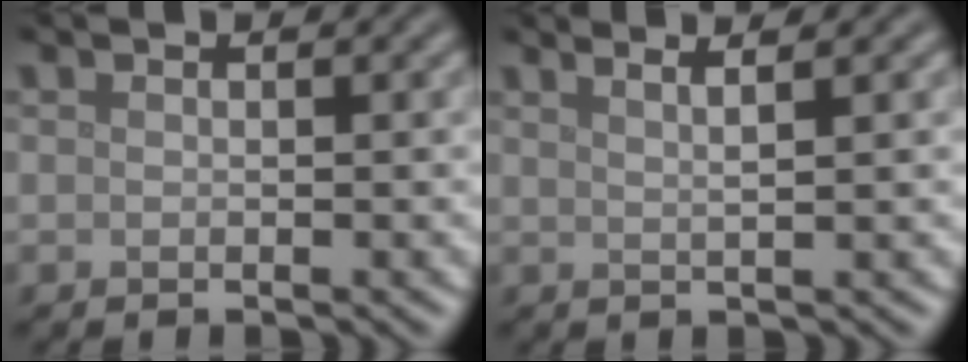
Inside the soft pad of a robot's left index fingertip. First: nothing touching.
{"total": 3.7, "force": [2.4, 1.4, 2.4], "torque": [-0.011, 0.024, -0.002]}